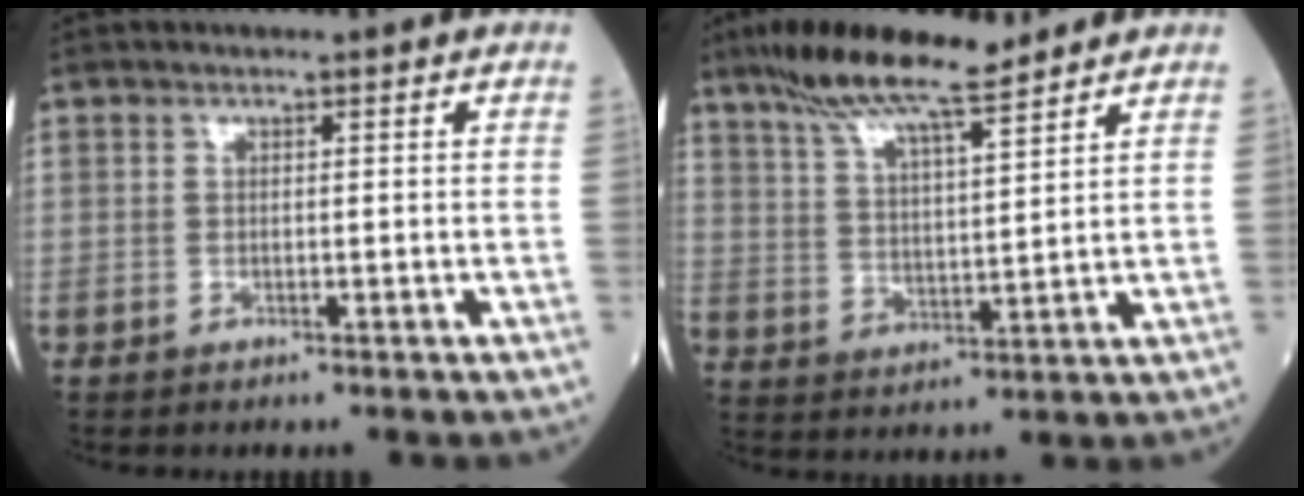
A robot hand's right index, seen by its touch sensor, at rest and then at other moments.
{"total": 12.5, "force": [9.8, 1.7, 7.7], "torque": [-0.142, 0.012, 0.173]}